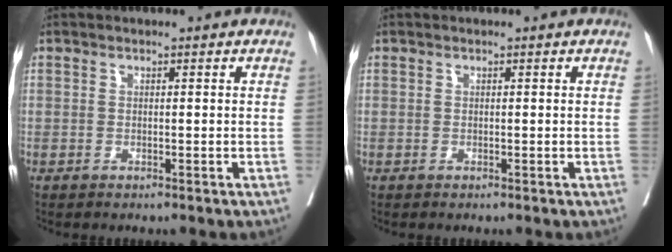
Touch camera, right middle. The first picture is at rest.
{"total": 0.0}